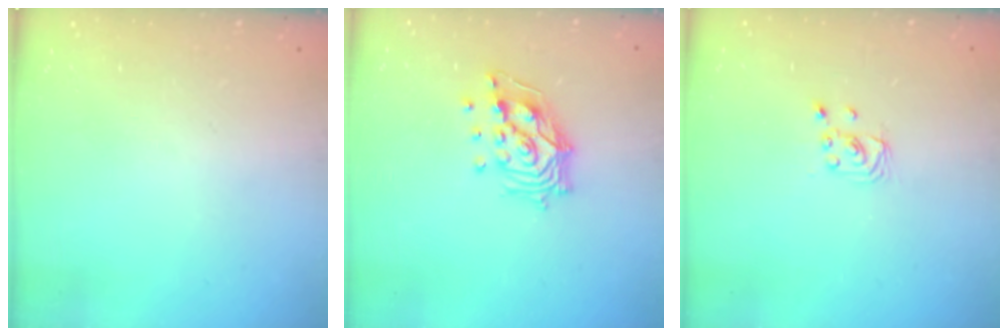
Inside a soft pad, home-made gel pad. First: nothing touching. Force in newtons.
{"total": 12.3, "press": 12.2, "slide": 1.7}
{"total": 2.0, "press": 2.0, "slide": 0.2}